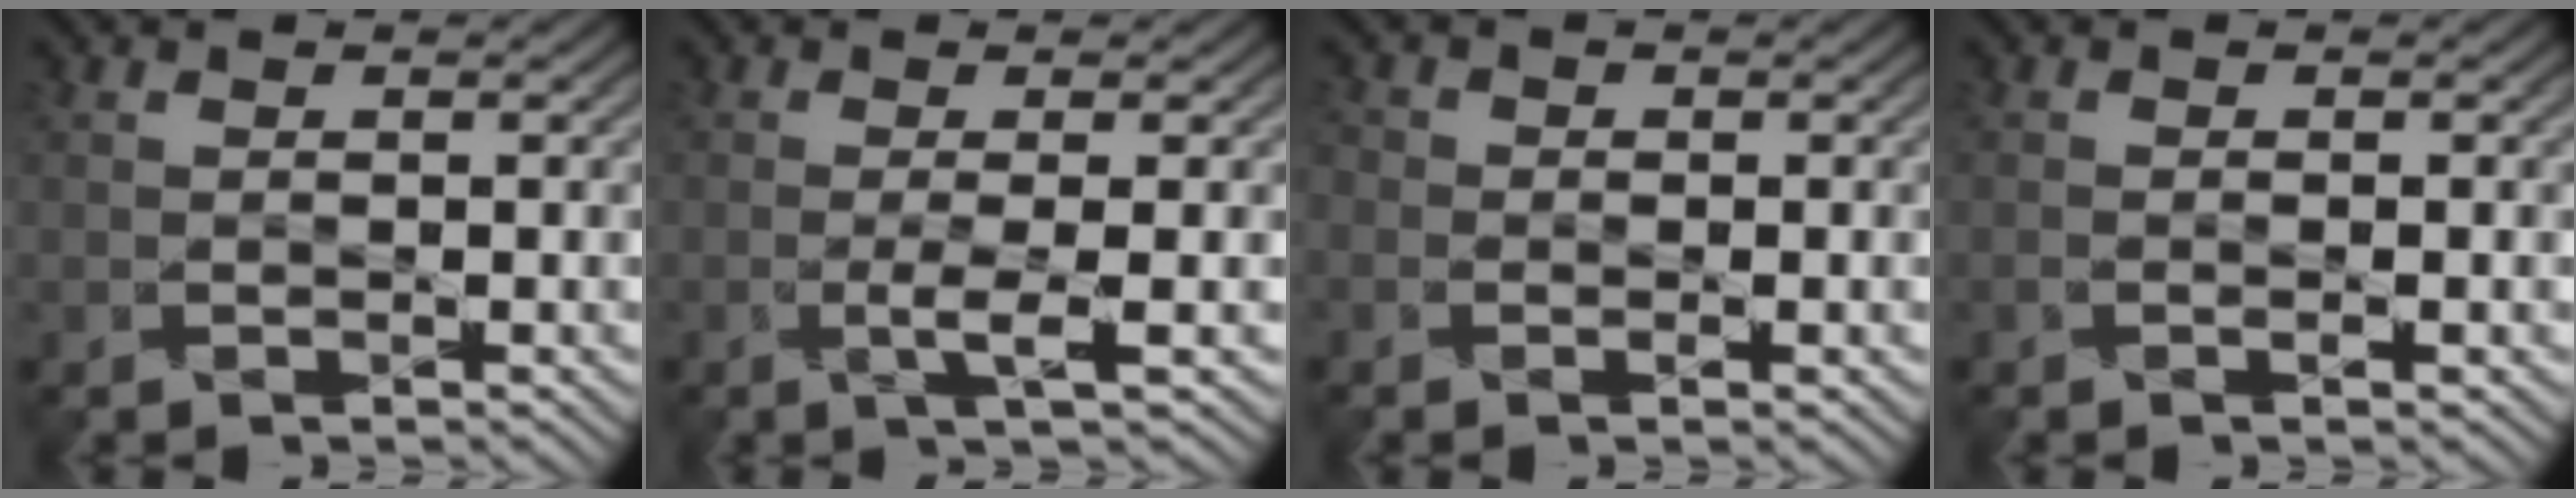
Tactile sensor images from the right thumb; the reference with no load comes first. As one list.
[{"total": 2.5, "force": [-0.8, -0.6, 2.4], "torque": [-0.050, -0.001, -0.015]}, {"total": 2.3, "force": [-0.9, 1.7, 1.3], "torque": [-0.026, 0.001, -0.019]}, {"total": 1.2, "force": [-0.8, -0.1, 0.9], "torque": [-0.017, -0.003, -0.013]}]